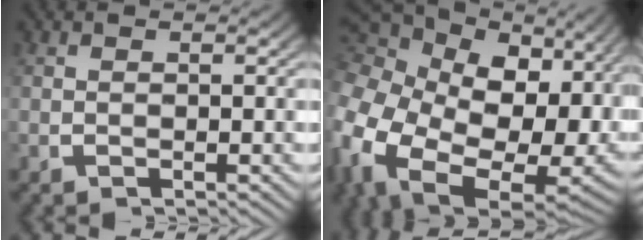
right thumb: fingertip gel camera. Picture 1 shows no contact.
{"total": 19.0, "force": [-1.4, 13.7, 13.0], "torque": [-0.287, -0.093, 0.004]}